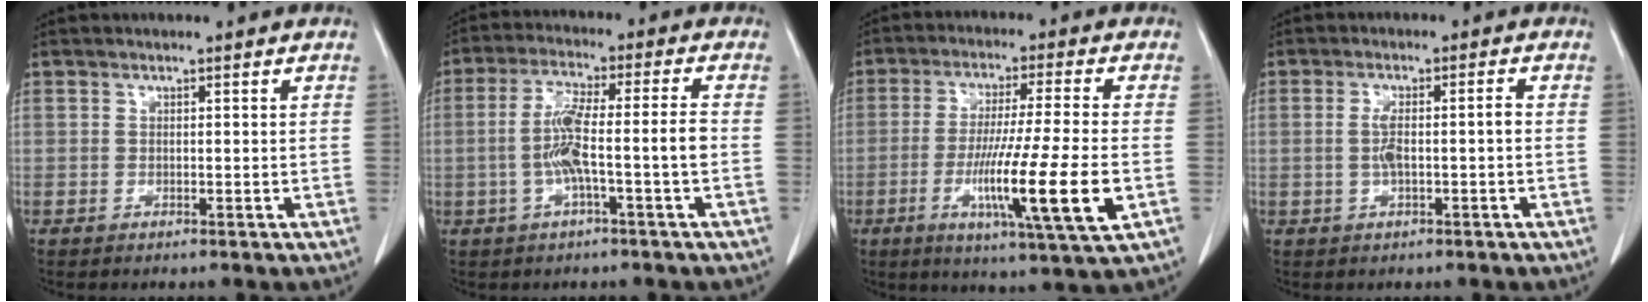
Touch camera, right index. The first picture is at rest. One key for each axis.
{"total": 8.2, "fx": -1.7, "fy": 0.0, "fz": 8.0, "tx": -0.158, "ty": 0.017, "tz": -0.031}
{"total": 14.5, "fx": -4.0, "fy": -0.6, "fz": 13.9, "tx": -0.249, "ty": -0.030, "tz": -0.068}
{"total": 4.0, "fx": -0.4, "fy": 0.7, "fz": 4.0, "tx": -0.083, "ty": 0.008, "tz": -0.006}